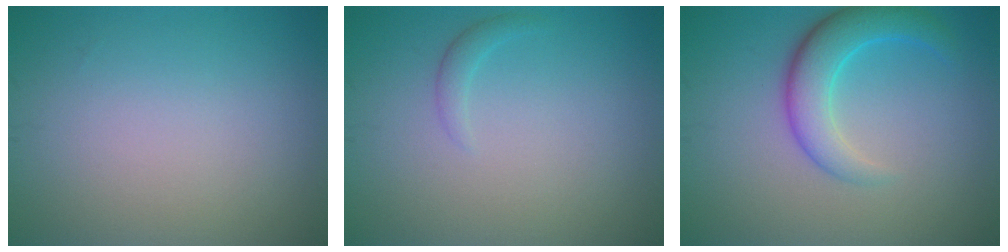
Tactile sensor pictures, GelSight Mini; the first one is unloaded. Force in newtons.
{"total": 1.0, "press": 1.0, "slide": 0.0}
{"total": 4.6, "press": 4.6, "slide": 0.2}